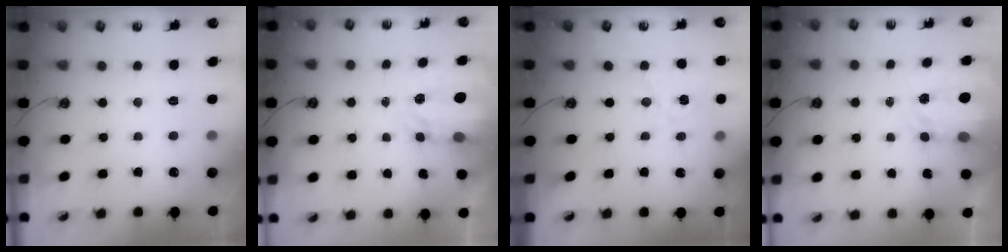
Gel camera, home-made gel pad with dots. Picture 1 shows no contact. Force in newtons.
{"total": 3.6, "press": 3.5, "slide": 0.5}
{"total": 2.9, "press": 2.9, "slide": 0.4}
{"total": 4.0, "press": 3.9, "slide": 0.6}